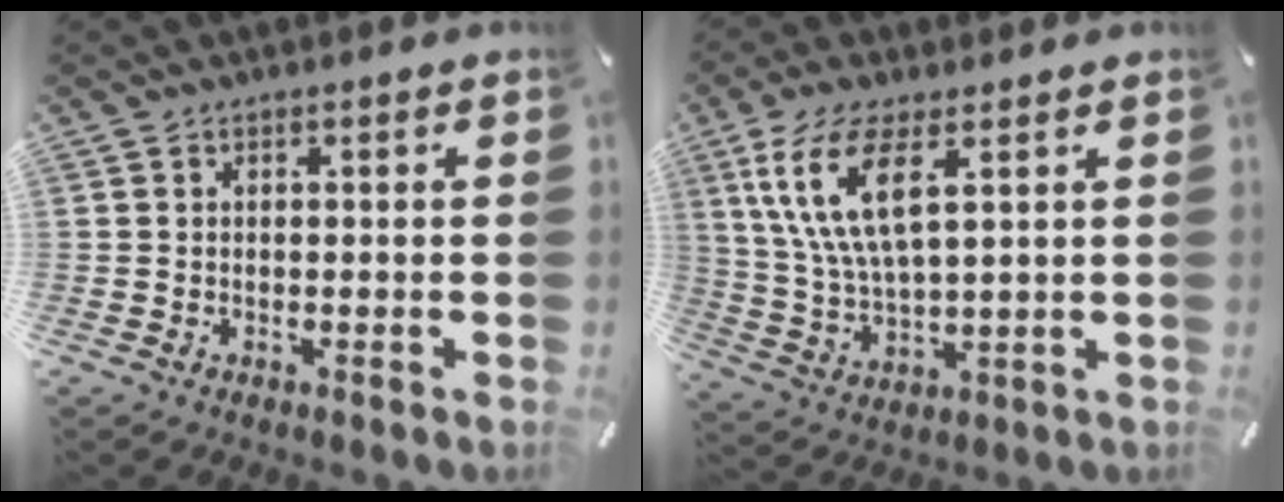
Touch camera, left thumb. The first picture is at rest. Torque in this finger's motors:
{"motor_torque": [1.04, 1.34, 1.43, -1.34, 0.33]}